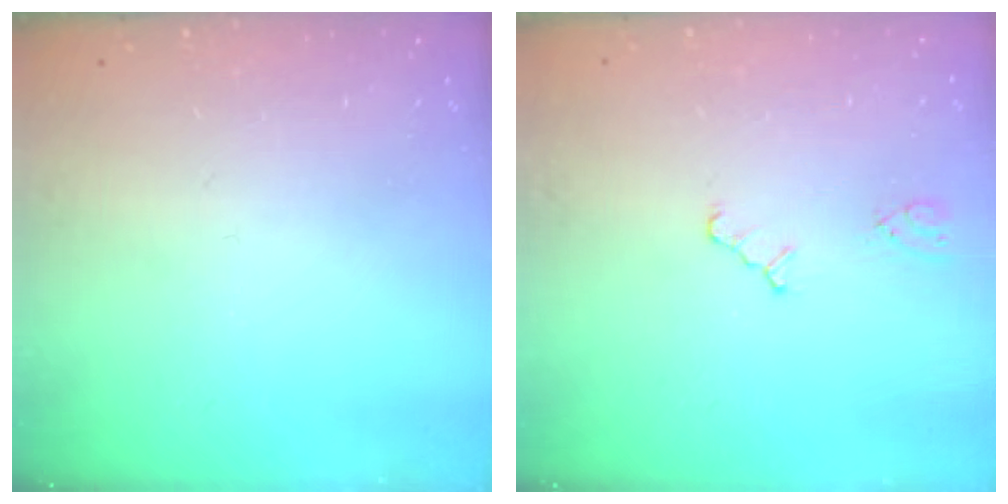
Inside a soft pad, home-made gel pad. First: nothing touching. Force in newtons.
{"total": 2.0, "press": 2.0, "slide": 0.3}